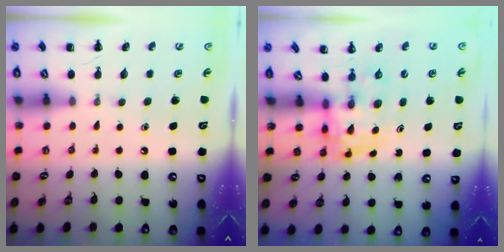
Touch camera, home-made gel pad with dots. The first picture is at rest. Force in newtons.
{"total": 3.7, "press": 3.6, "slide": 0.7}